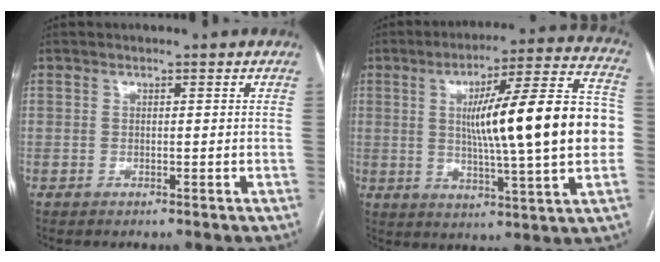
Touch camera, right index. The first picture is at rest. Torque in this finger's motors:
{"motor_torque": [1.57, -0.57, 0.95, 0.21]}